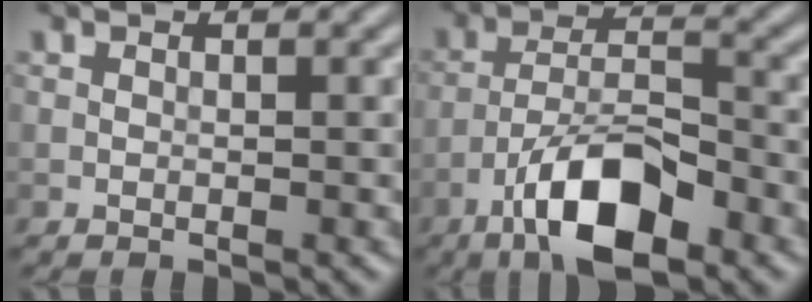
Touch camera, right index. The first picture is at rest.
{"total": 8.5, "force": [-4.8, 2.9, 6.4], "torque": [-0.111, 0.011, -0.090]}